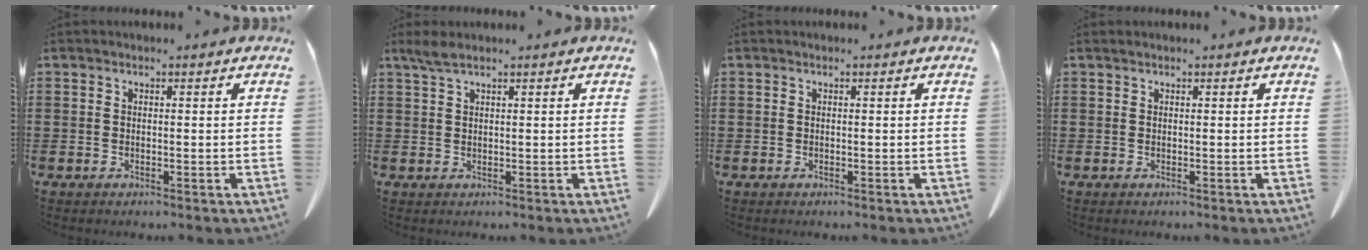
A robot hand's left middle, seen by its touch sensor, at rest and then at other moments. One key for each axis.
{"total": 2.1, "fx": 1.5, "fy": 0.3, "fz": 1.5, "tx": -0.032, "ty": 0.002, "tz": 0.028}
{"total": 0.0}
{"total": 0.0}